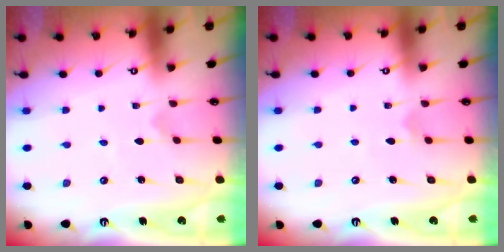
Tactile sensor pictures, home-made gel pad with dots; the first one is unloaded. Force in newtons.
{"total": 2.9, "press": 2.9, "slide": 0.6}